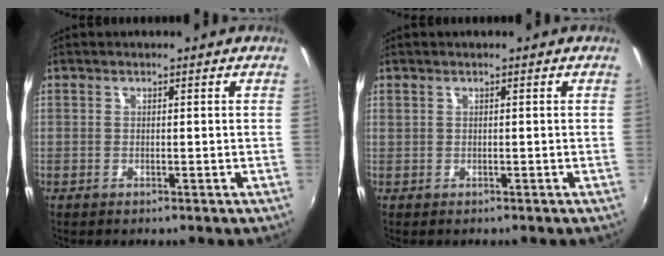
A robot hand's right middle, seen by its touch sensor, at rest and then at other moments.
{"total": 0.0}